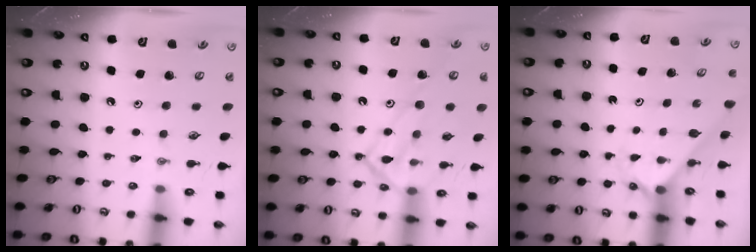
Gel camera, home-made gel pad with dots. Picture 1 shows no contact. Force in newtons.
{"total": 13.9, "press": 13.9, "slide": 0.5}
{"total": 2.1, "press": 2.1, "slide": 0.2}